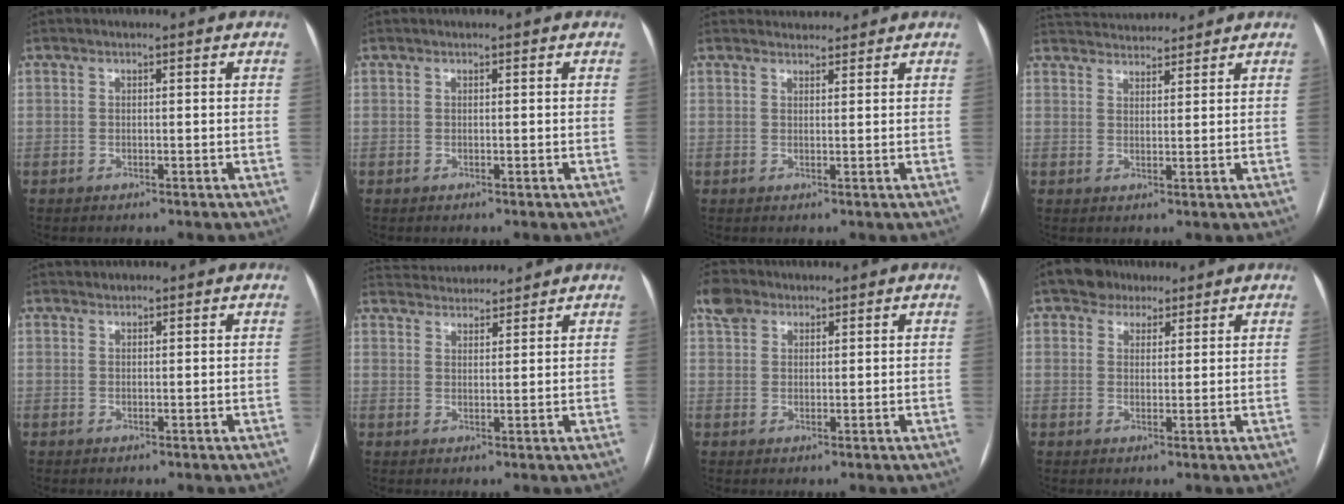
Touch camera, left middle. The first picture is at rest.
{"total": 0.0}
{"total": 3.2, "force": [3.1, 0.8, 0.0], "torque": [-0.001, 0.020, 0.046]}
{"total": 8.6, "force": [8.3, 1.2, 1.8], "torque": [-0.035, 0.028, 0.128]}
{"total": 0.5, "force": [0.5, 0.0, -0.2], "torque": [-0.003, 0.004, 0.009]}
{"total": 7.3, "force": [7.1, 0.9, 1.1], "torque": [-0.024, 0.027, 0.111]}
{"total": 3.9, "force": [2.5, 2.6, 1.4], "torque": [-0.035, 0.020, 0.051]}
{"total": 4.1, "force": [2.9, 2.8, 0.6], "torque": [-0.010, 0.016, 0.045]}